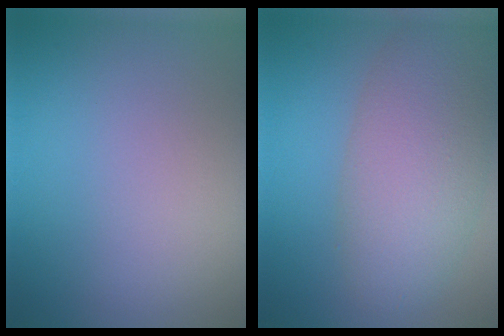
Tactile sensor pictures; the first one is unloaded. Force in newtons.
{"total": 7.2, "press": 7.2, "slide": 0.1}